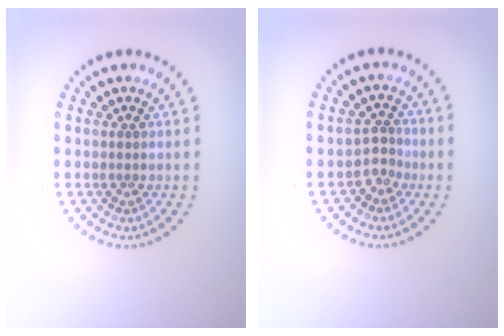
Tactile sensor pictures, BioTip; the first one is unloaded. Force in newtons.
{"total": 1.8, "press": 1.2, "slide": 1.3}